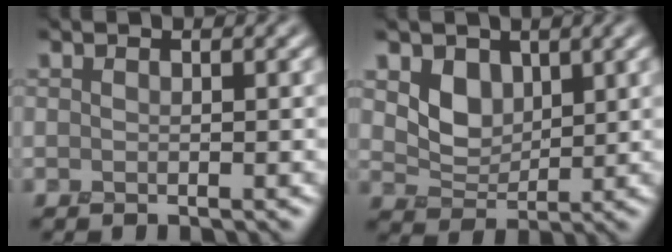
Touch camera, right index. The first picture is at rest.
{"total": 3.1, "force": [1.1, 2.3, 1.7], "torque": [-0.040, -0.011, 0.016]}